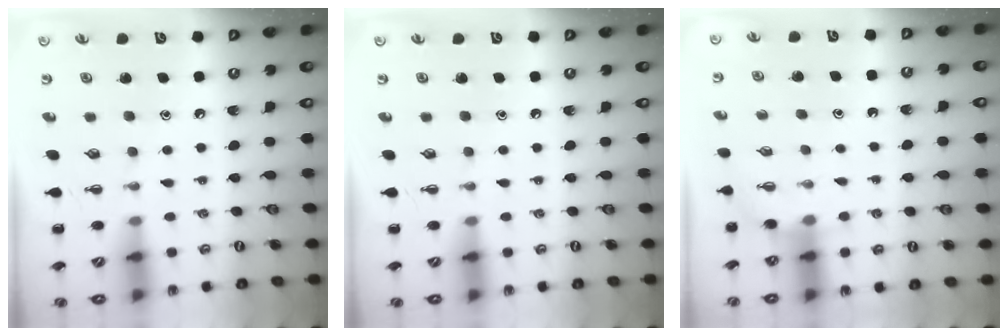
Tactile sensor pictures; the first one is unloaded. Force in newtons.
{"total": 0.0}
{"total": 2.6, "press": 2.5, "slide": 0.9}